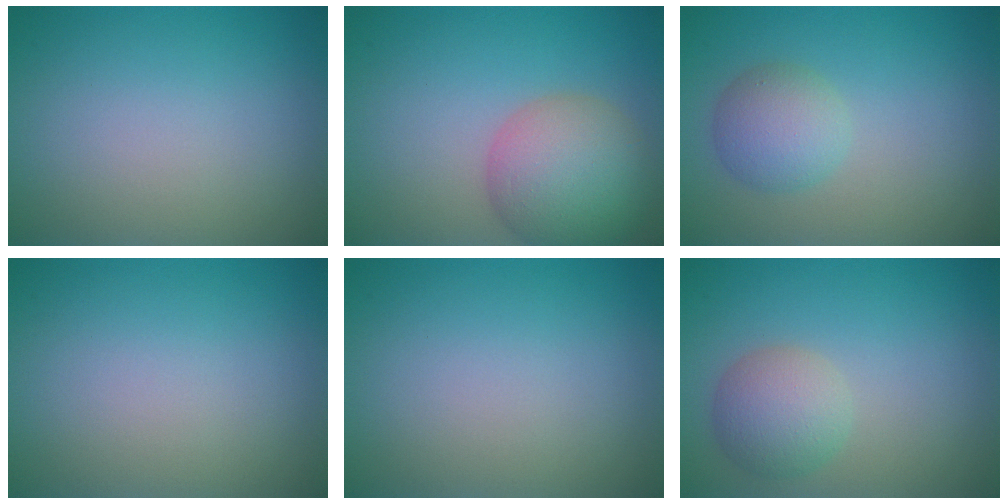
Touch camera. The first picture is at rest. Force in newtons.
{"total": 7.3, "press": 7.3, "slide": 0.5}
{"total": 3.3, "press": 3.3, "slide": 0.2}
{"total": 0.0}
{"total": 0.0}
{"total": 3.5, "press": 3.5, "slide": 0.1}